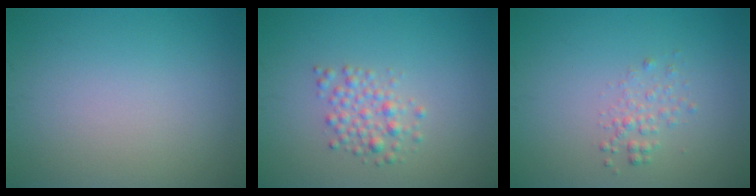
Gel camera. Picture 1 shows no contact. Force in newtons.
{"total": 2.2, "press": 2.2, "slide": 0.0}
{"total": 1.4, "press": 1.4, "slide": 0.1}